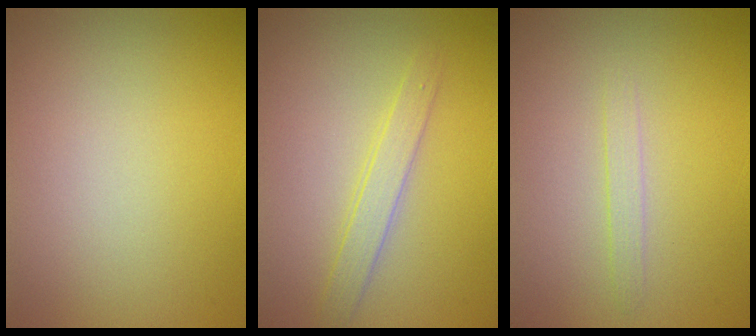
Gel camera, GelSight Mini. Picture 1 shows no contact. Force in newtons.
{"total": 2.0, "press": 2.0, "slide": 0.2}
{"total": 1.1, "press": 1.0, "slide": 0.1}